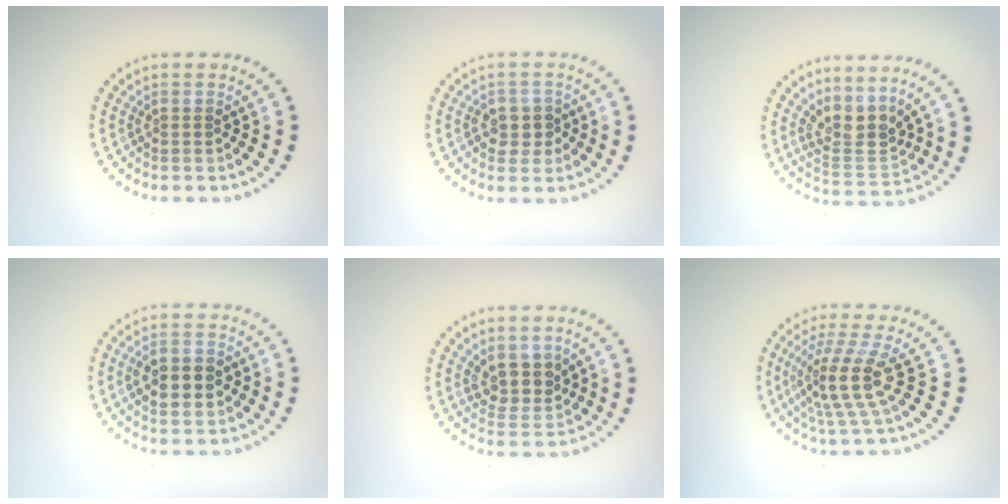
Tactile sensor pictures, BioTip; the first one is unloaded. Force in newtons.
{"total": 2.5, "press": 2.4, "slide": 0.5}
{"total": 3.3, "press": 2.5, "slide": 2.1}
{"total": 4.6, "press": 4.6, "slide": 0.1}
{"total": 3.3, "press": 2.9, "slide": 1.6}
{"total": 4.6, "press": 3.5, "slide": 3.0}